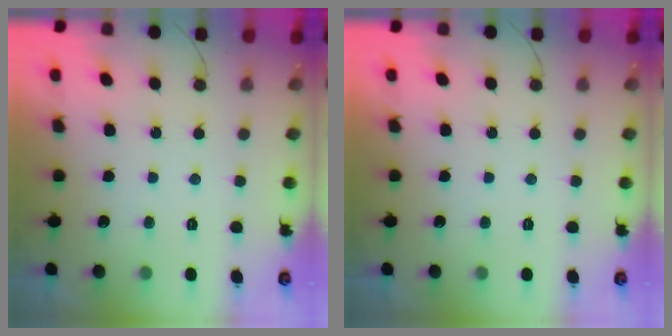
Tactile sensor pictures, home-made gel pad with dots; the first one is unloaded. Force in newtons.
{"total": 0.0}